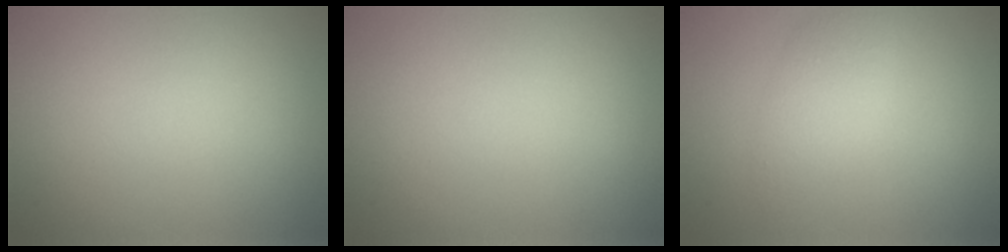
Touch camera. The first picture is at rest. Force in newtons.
{"total": 0.0}
{"total": 2.7, "press": 2.7, "slide": 0.2}